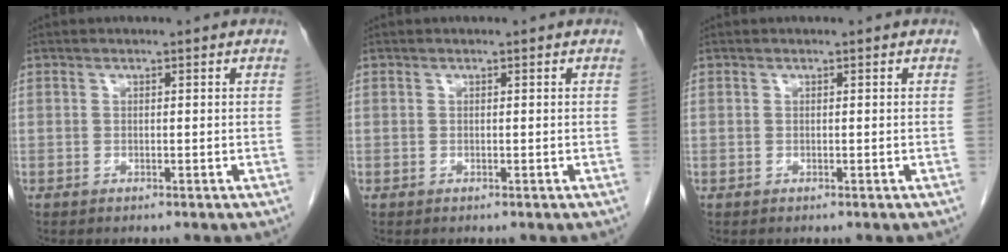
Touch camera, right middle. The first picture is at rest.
{"total": 0.0}
{"total": 0.0}